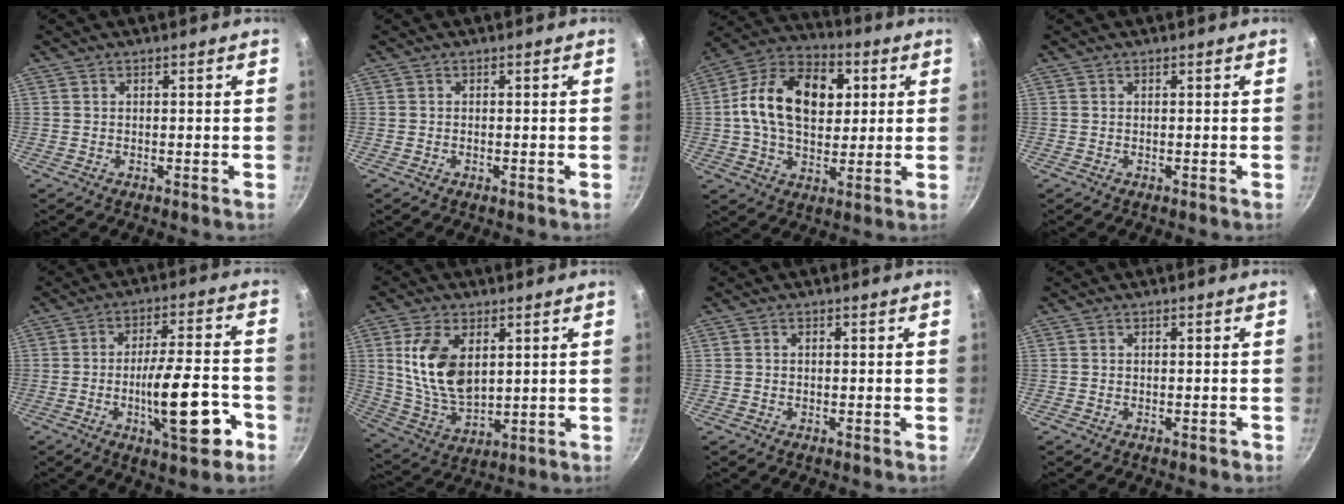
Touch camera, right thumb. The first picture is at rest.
{"total": 0.5, "force": [-0.2, 0.2, 0.4], "torque": [-0.006, 0.001, -0.005]}
{"total": 19.3, "force": [3.4, 12.8, 14.0], "torque": [-0.203, 0.018, 0.040]}
{"total": 0.0}
{"total": 15.2, "force": [-5.5, 4.7, 13.4], "torque": [-0.180, 0.033, -0.080]}
{"total": 14.0, "force": [3.5, 8.2, 10.7], "torque": [-0.191, -0.024, 0.079]}
{"total": 0.7, "force": [-0.1, 0.6, 0.5], "torque": [-0.008, 0.005, -0.001]}
{"total": 0.6, "force": [-0.4, 0.4, 0.3], "torque": [-0.002, 0.006, -0.003]}